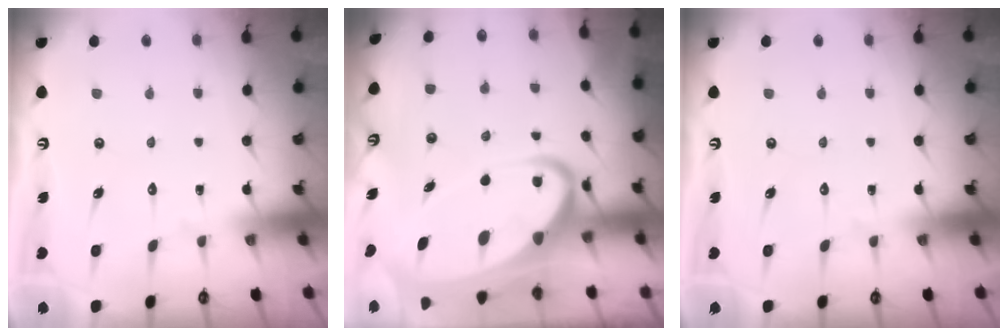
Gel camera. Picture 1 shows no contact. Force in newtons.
{"total": 9.2, "press": 9.2, "slide": 1.0}
{"total": 0.0}